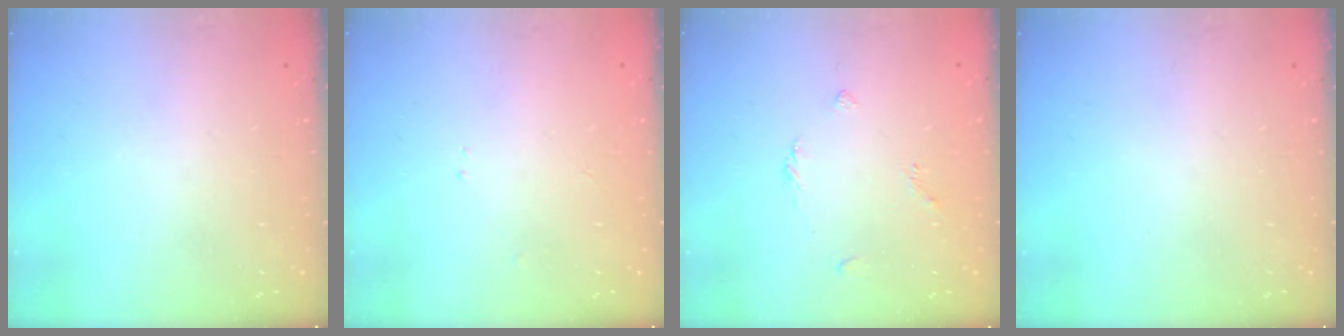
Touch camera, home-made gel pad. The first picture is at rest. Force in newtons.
{"total": 2.3, "press": 2.3, "slide": 0.3}
{"total": 2.1, "press": 2.0, "slide": 0.6}
{"total": 0.0}